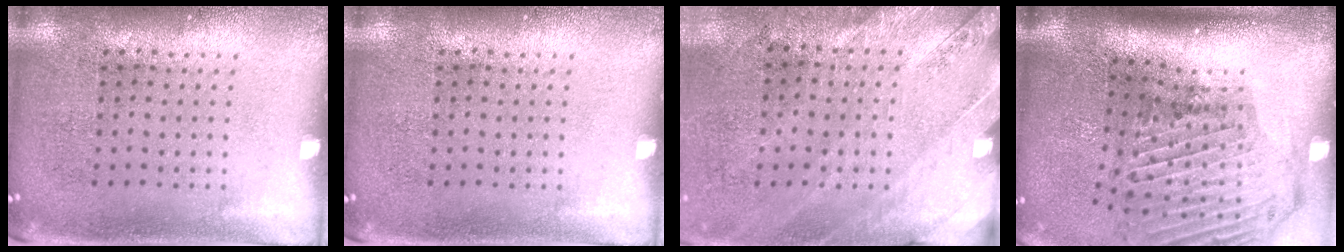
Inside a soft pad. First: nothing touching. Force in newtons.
{"total": 0.0}
{"total": 2.5, "press": 2.2, "slide": 1.2}
{"total": 3.0, "press": 2.1, "slide": 2.2}